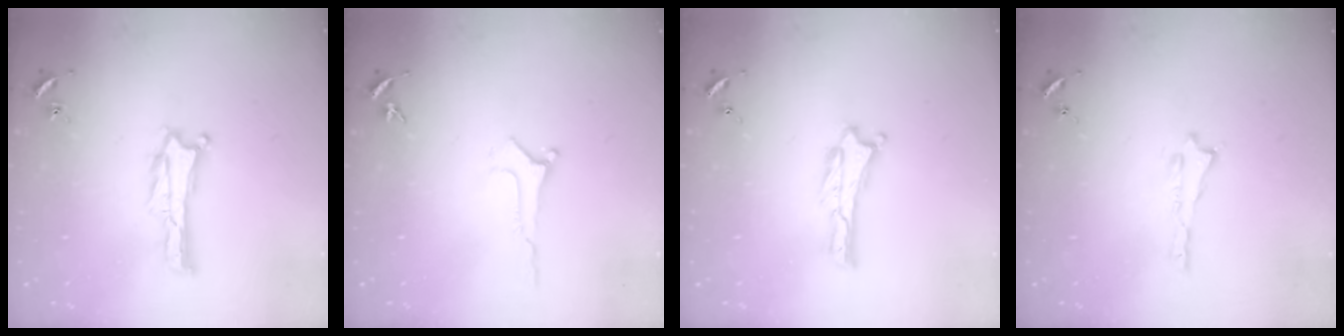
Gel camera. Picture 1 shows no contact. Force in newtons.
{"total": 0.0}
{"total": 0.0}
{"total": 0.0}